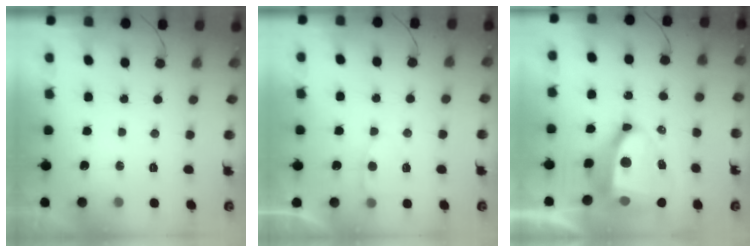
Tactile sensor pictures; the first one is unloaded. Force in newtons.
{"total": 3.0, "press": 3.0, "slide": 0.4}
{"total": 14.6, "press": 14.5, "slide": 1.5}